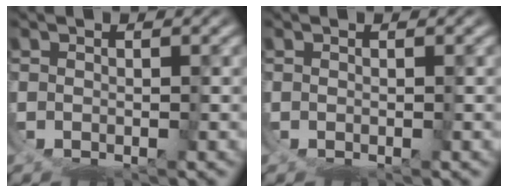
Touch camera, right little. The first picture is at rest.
{"total": 0.0}